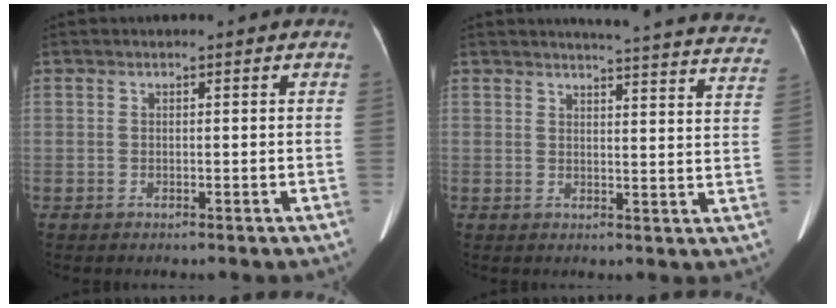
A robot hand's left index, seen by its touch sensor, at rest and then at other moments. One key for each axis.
{"total": 22.7, "fx": 21.8, "fy": 1.3, "fz": 6.3, "tx": -0.069, "ty": -0.088, "tz": 0.231}